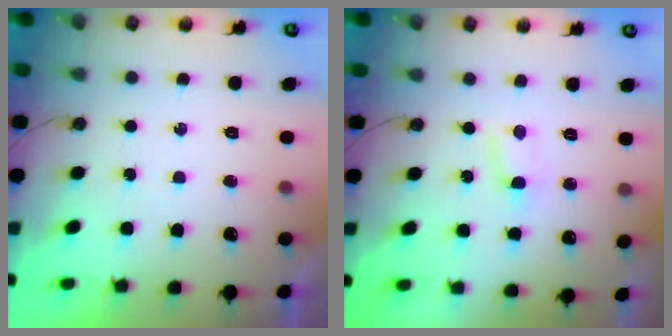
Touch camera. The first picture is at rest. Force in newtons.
{"total": 1.9, "press": 1.8, "slide": 0.3}